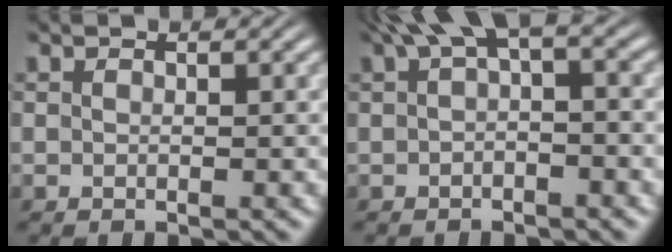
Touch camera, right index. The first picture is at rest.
{"total": 4.2, "force": [1.8, 1.6, 3.4], "torque": [-0.066, 0.013, 0.025]}